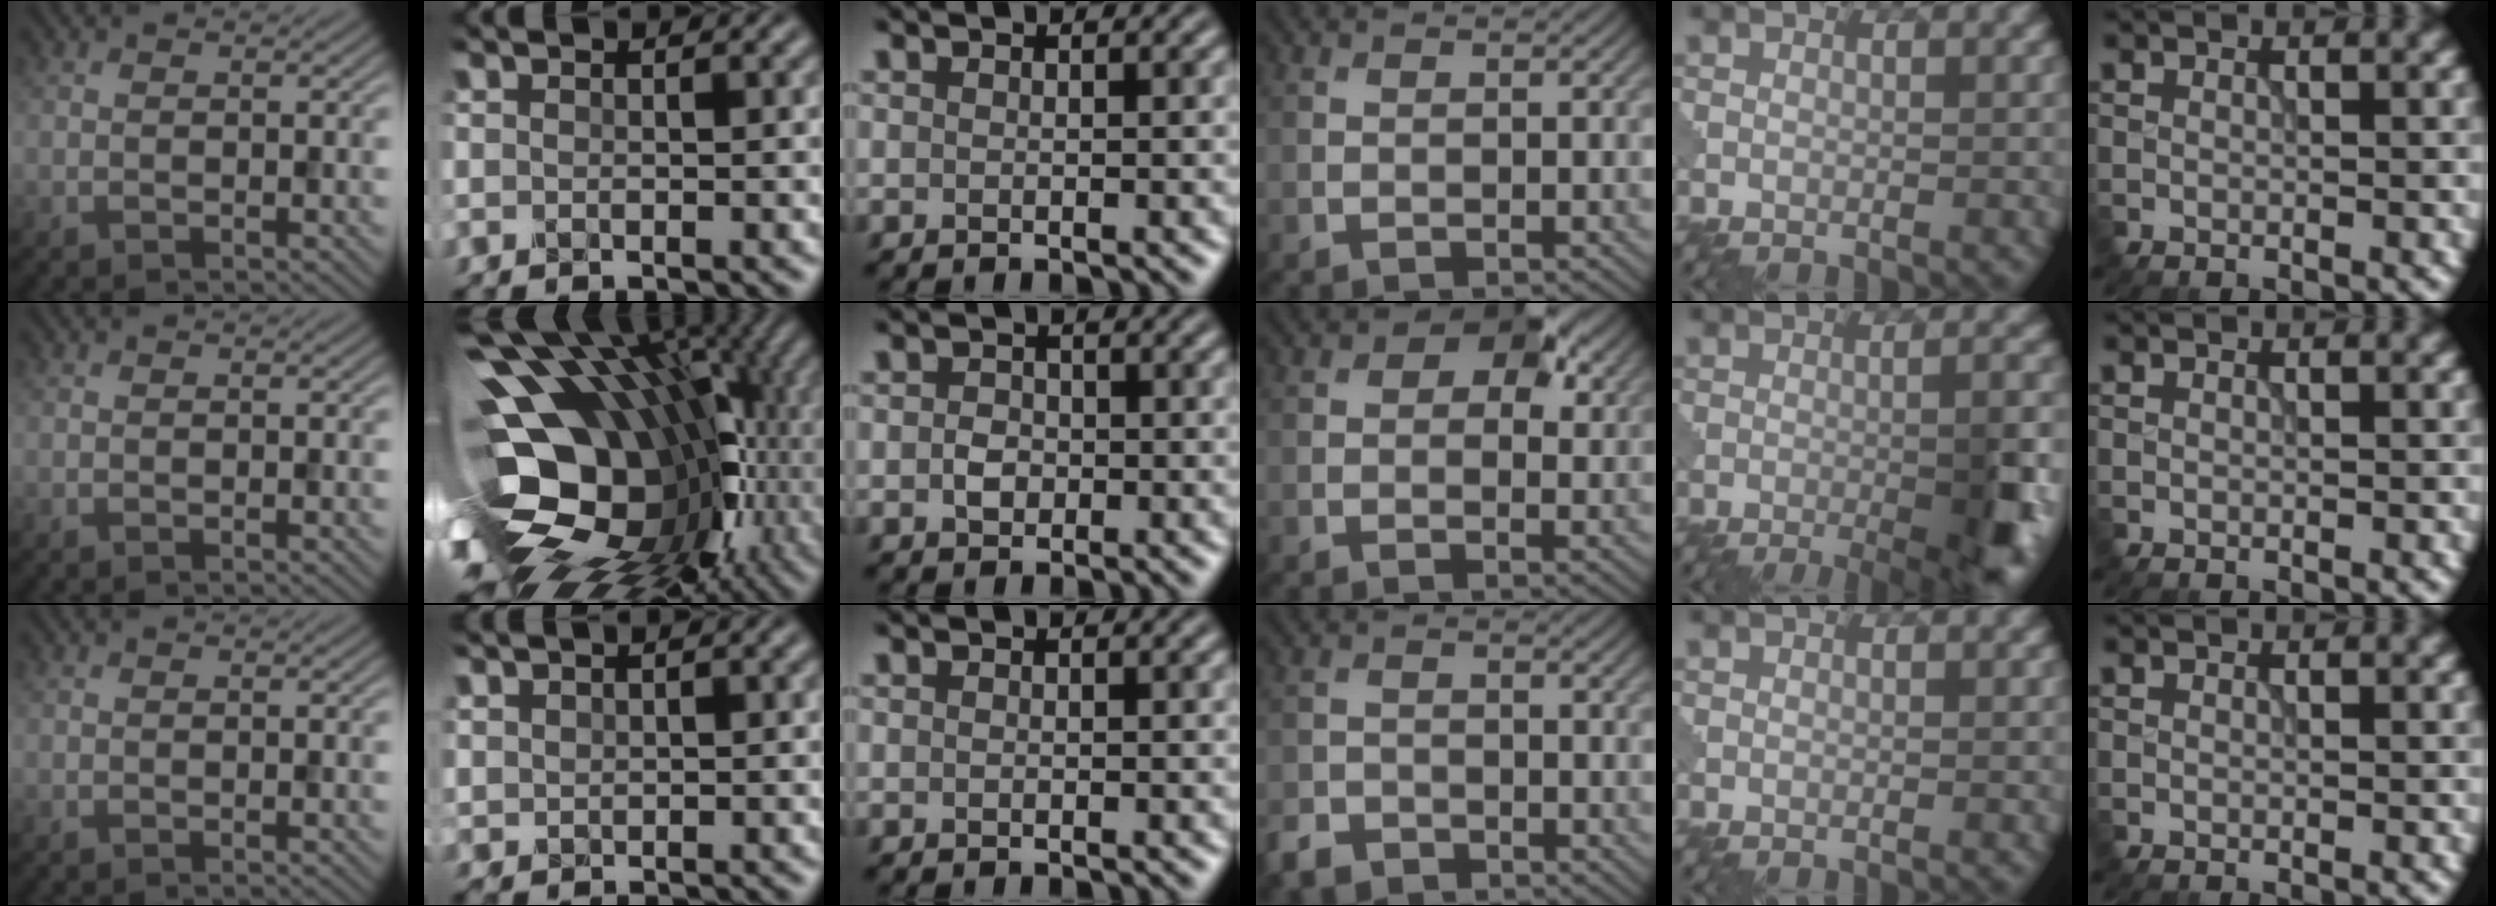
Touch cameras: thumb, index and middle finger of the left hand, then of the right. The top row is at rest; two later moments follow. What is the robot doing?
{"motion": "assemble", "object": "puzzle pieces"}